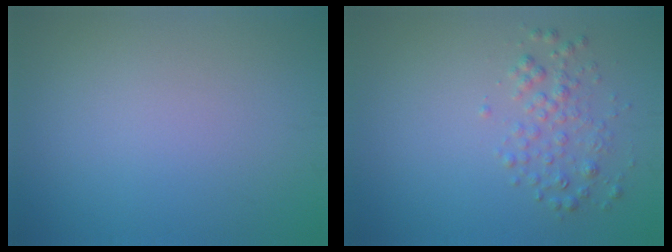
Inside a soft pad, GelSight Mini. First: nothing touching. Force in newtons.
{"total": 2.0, "press": 2.0, "slide": 0.1}